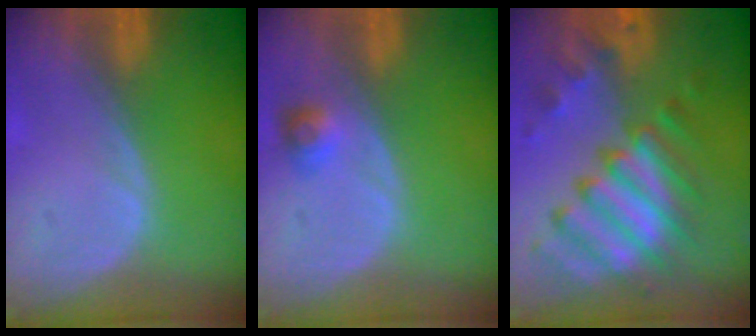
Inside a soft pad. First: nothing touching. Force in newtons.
{"total": 2.6, "press": 2.4, "slide": 1.0}
{"total": 11.4, "press": 9.9, "slide": 5.7}